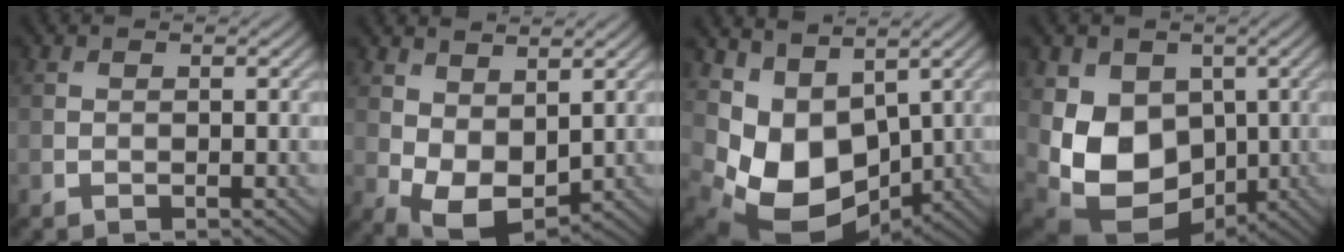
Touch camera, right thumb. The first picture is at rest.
{"total": 6.8, "force": [1.0, 4.3, 5.2], "torque": [-0.115, -0.014, 0.023]}
{"total": 9.7, "force": [0.8, 7.3, 6.3], "torque": [-0.146, -0.039, 0.026]}
{"total": 12.2, "force": [-0.5, 9.4, 7.8], "torque": [-0.173, -0.027, -0.003]}